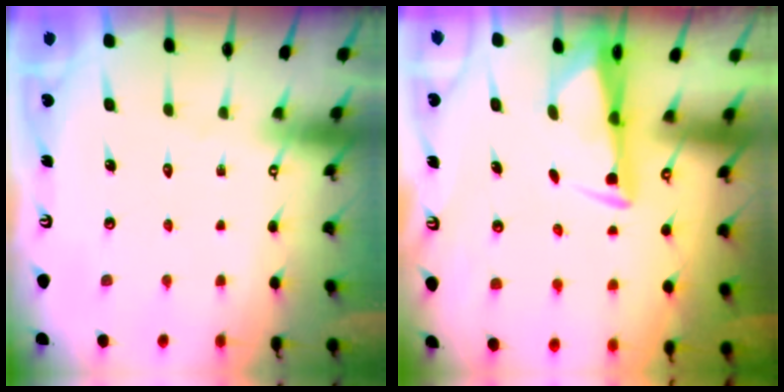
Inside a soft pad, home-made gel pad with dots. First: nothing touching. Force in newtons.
{"total": 3.0, "press": 2.8, "slide": 0.9}